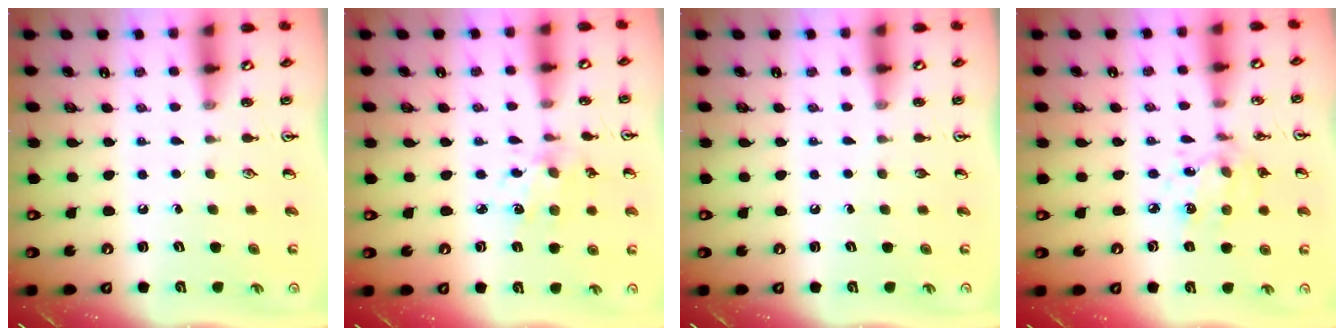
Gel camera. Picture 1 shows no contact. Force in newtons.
{"total": 2.9, "press": 2.9, "slide": 0.2}
{"total": 0.0}
{"total": 6.8, "press": 6.8, "slide": 0.5}